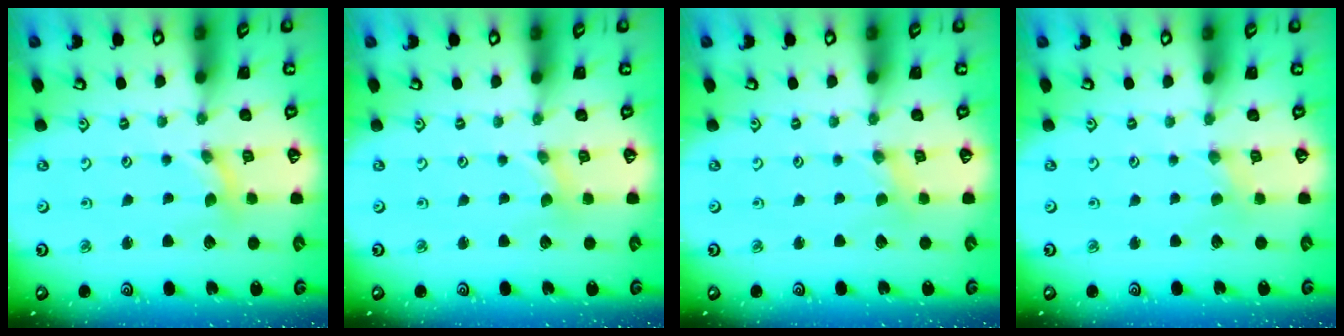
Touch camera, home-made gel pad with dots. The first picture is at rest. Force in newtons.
{"total": 0.0}
{"total": 0.0}
{"total": 0.0}